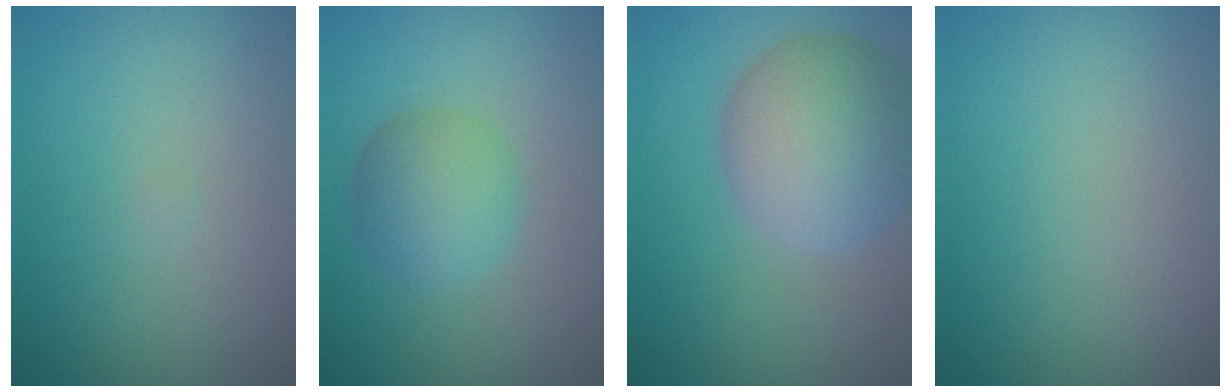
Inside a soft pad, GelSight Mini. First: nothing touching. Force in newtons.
{"total": 3.9, "press": 3.9, "slide": 0.0}
{"total": 8.0, "press": 8.0, "slide": 0.2}
{"total": 0.0}